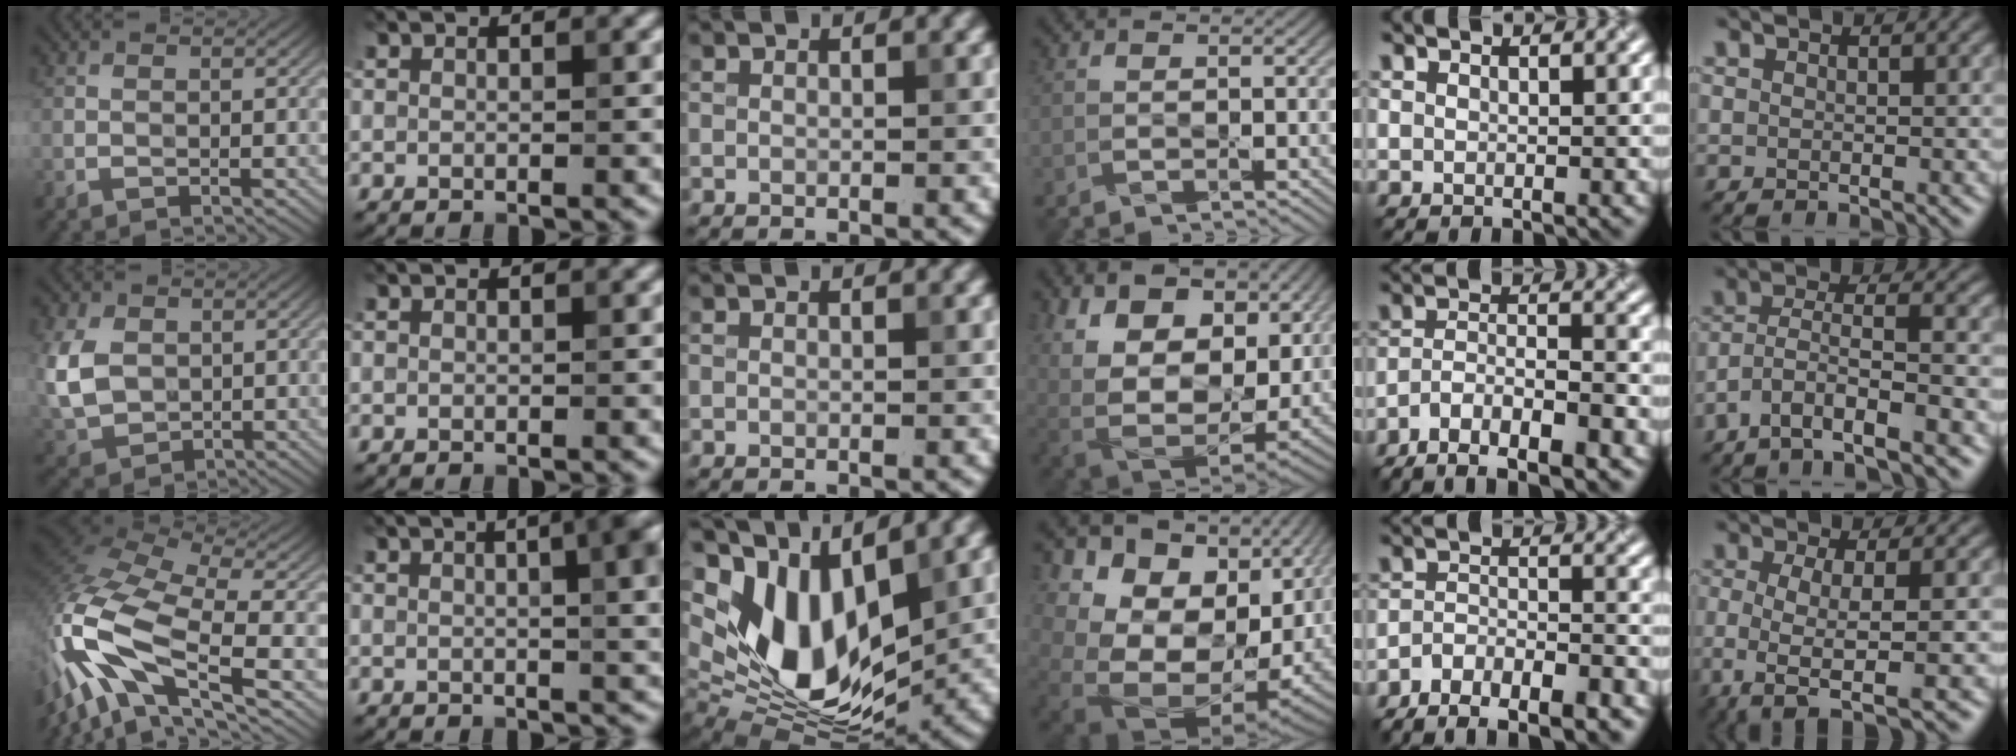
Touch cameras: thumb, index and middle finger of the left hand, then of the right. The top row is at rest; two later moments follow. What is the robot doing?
{"motion": "wipe", "object": "glasses"}